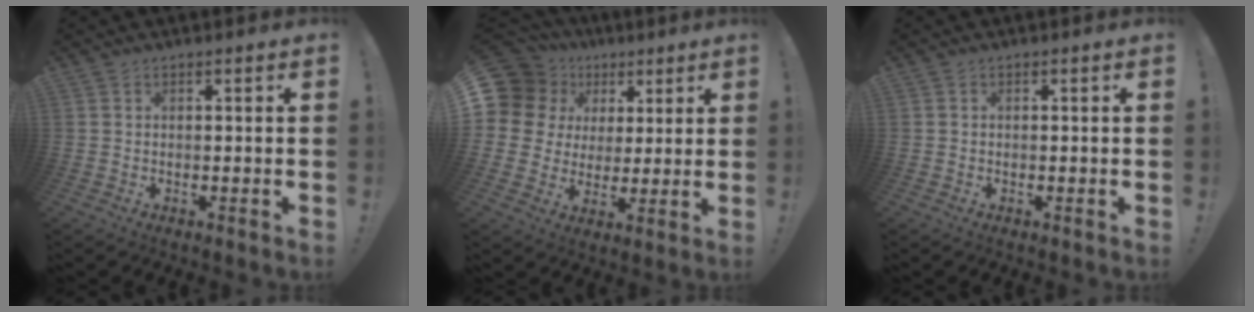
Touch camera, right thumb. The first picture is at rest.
{"total": 11.4, "force": [4.2, 9.8, 4.3], "torque": [-0.082, -0.025, 0.090]}
{"total": 0.0}